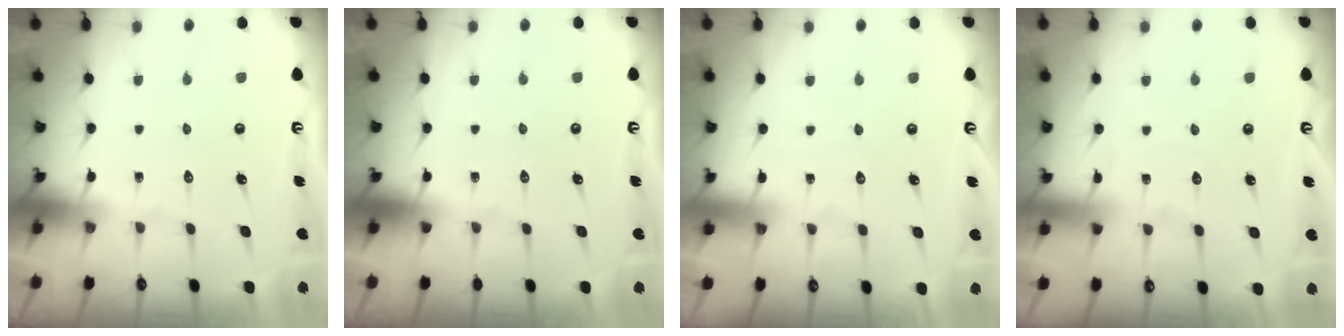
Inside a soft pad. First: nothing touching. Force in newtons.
{"total": 0.0}
{"total": 2.4, "press": 2.4, "slide": 0.3}
{"total": 2.1, "press": 2.1, "slide": 0.3}